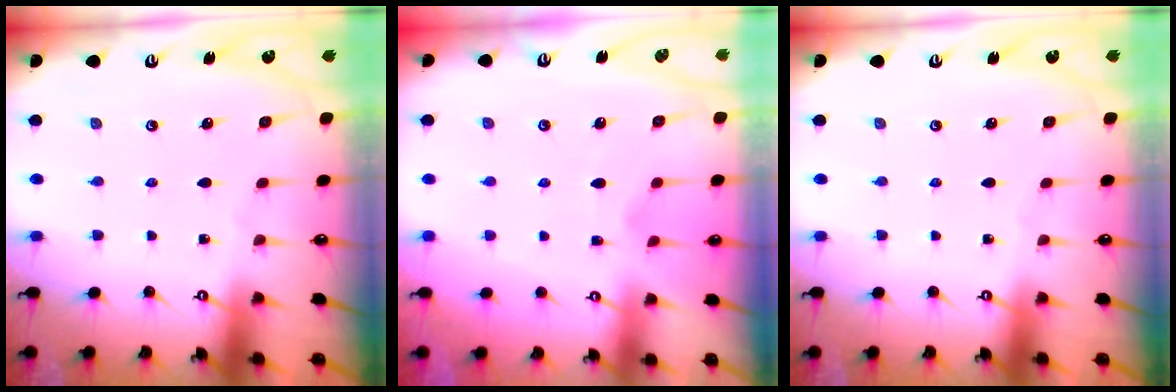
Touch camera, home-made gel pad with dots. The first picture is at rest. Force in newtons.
{"total": 1.4, "press": 0.7, "slide": 1.2}
{"total": 0.0}